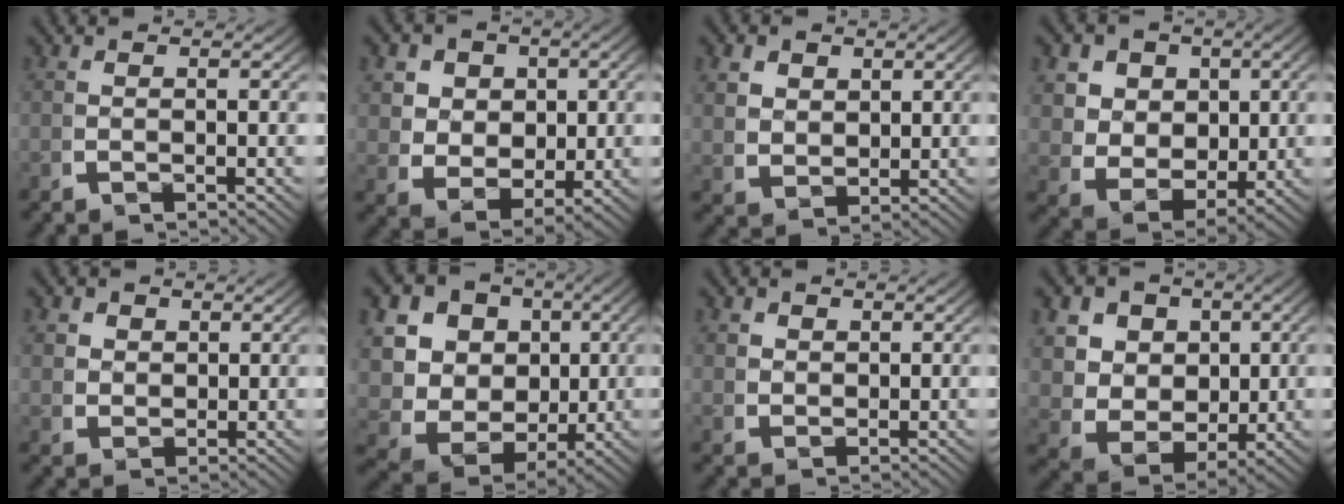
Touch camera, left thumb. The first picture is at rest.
{"total": 8.0, "force": [0.0, 6.5, 4.7], "torque": [-0.106, -0.039, 0.012]}
{"total": 3.2, "force": [1.0, 2.6, 1.6], "torque": [-0.032, -0.014, 0.031]}
{"total": 9.1, "force": [-0.1, 7.3, 5.4], "torque": [-0.132, -0.048, 0.010]}
{"total": 2.5, "force": [1.4, 1.9, 0.9], "torque": [-0.010, -0.007, 0.032]}
{"total": 15.2, "force": [-0.2, 12.7, 8.3], "torque": [-0.196, -0.048, -0.008]}
{"total": 1.7, "force": [1.2, 1.1, 0.4], "torque": [0.003, -0.002, 0.029]}
{"total": 10.7, "force": [-0.1, 8.7, 6.2], "torque": [-0.156, -0.050, 0.005]}